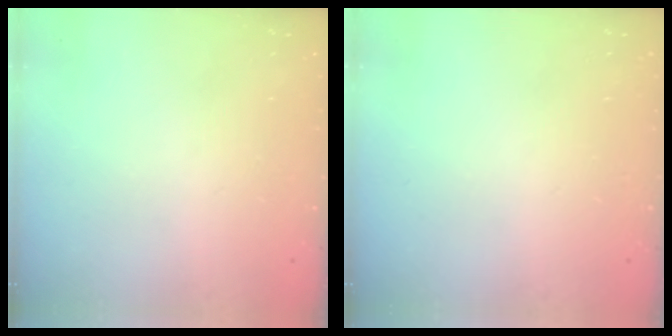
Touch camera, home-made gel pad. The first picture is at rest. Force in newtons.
{"total": 0.0}